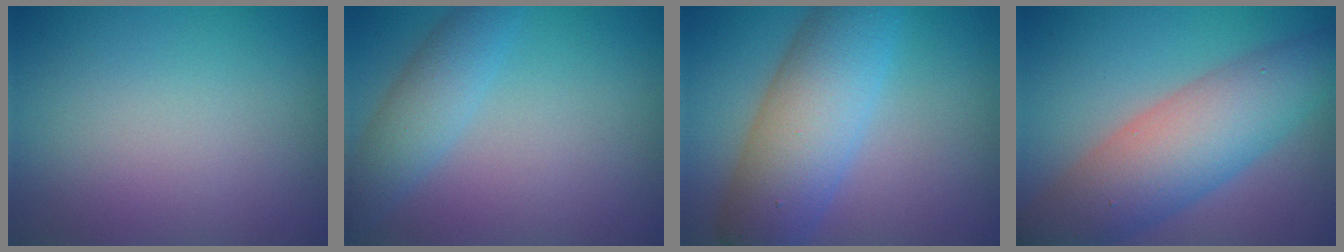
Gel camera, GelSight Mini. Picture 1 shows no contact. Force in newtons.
{"total": 3.0, "press": 3.0, "slide": 0.2}
{"total": 7.7, "press": 7.7, "slide": 0.1}
{"total": 8.2, "press": 8.2, "slide": 0.1}